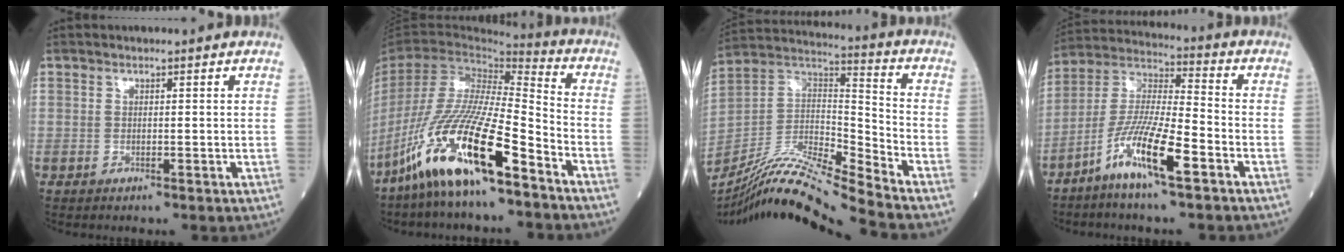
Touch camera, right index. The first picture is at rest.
{"total": 18.3, "force": [-11.7, 2.1, 14.0], "torque": [-0.304, -0.039, -0.226]}
{"total": 16.9, "force": [-15.1, -1.7, 7.4], "torque": [-0.136, 0.021, -0.279]}
{"total": 11.6, "force": [-6.2, 0.9, 9.7], "torque": [-0.196, -0.008, -0.125]}